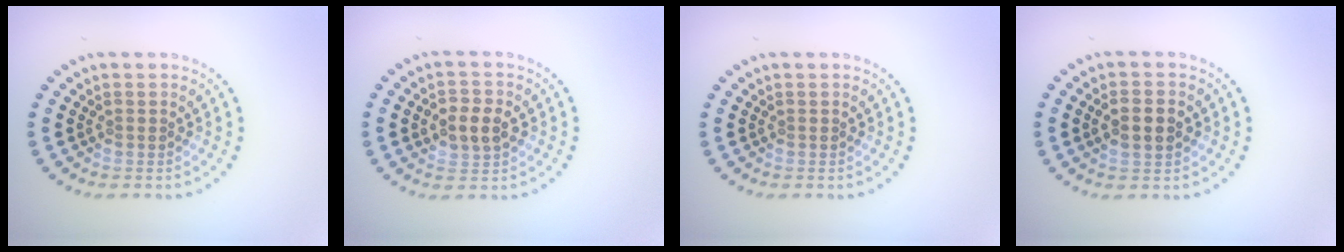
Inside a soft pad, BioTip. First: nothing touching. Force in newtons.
{"total": 2.9, "press": 2.9, "slide": 0.3}
{"total": 0.0}
{"total": 2.7, "press": 2.7, "slide": 0.3}